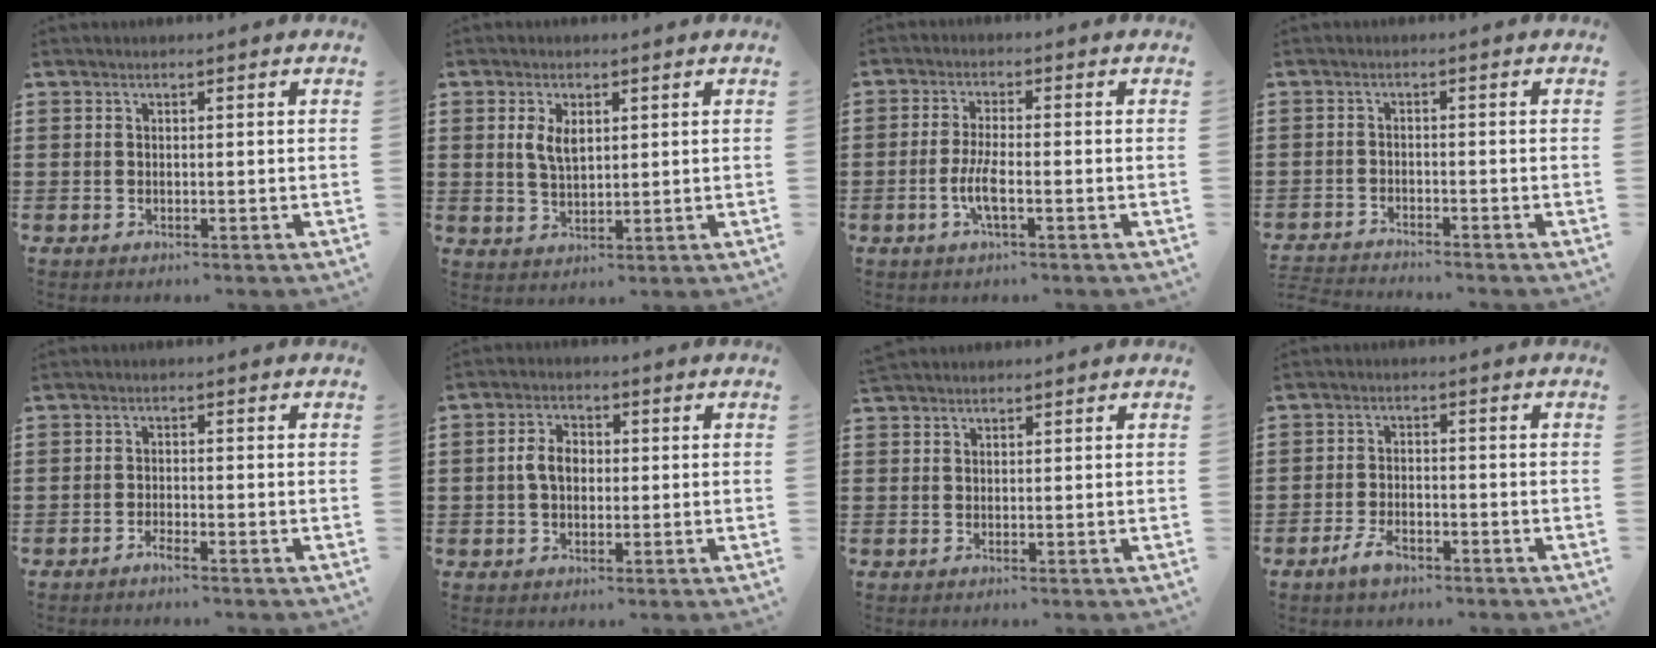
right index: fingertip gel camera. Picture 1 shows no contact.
{"total": 4.0, "force": [1.1, 2.1, 3.2], "torque": [-0.069, 0.008, 0.020]}
{"total": 4.3, "force": [-1.5, 0.8, 4.0], "torque": [-0.089, -0.006, -0.033]}
{"total": 2.2, "force": [-2.2, 0.0, -0.2], "torque": [-0.002, 0.001, -0.048]}
{"total": 1.4, "force": [-1.3, 0.0, 0.5], "torque": [-0.010, -0.001, -0.024]}
{"total": 4.3, "force": [0.1, 2.8, 3.2], "torque": [-0.074, 0.010, -0.004]}
{"total": 1.0, "force": [1.0, 0.3, -0.1], "torque": [0.000, 0.002, 0.020]}
{"total": 3.4, "force": [-2.3, 1.5, 2.0], "torque": [-0.041, 0.004, -0.047]}